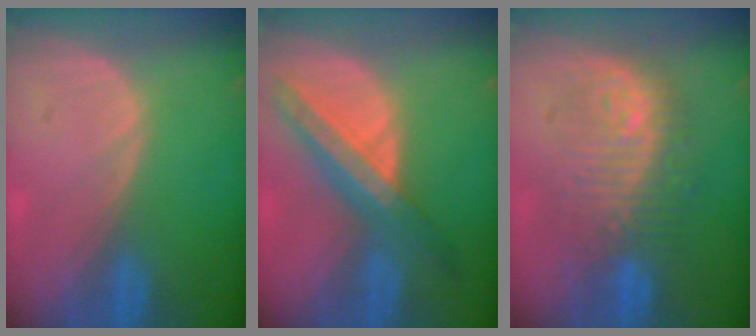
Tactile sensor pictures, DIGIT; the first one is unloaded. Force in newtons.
{"total": 8.4, "press": 7.4, "slide": 4.0}
{"total": 9.6, "press": 9.6, "slide": 0.7}